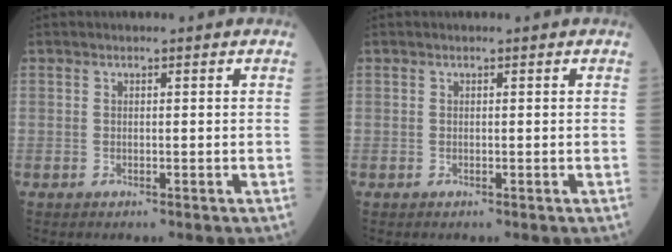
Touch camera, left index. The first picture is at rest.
{"total": 0.0}